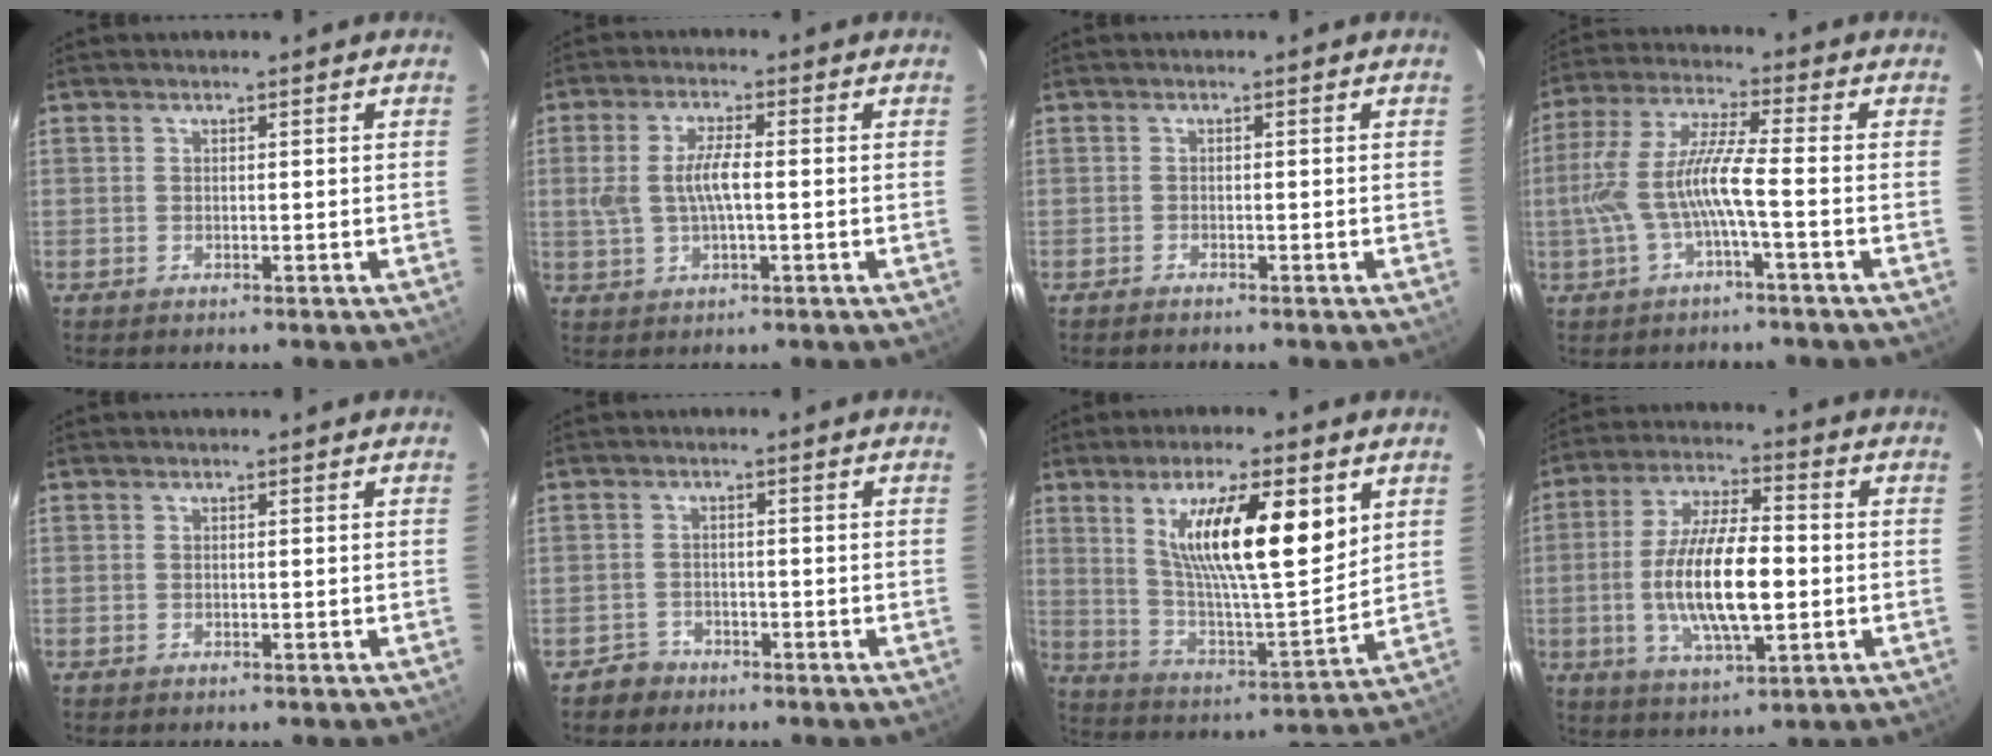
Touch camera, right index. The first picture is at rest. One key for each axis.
{"total": 6.5, "fx": 0.0, "fy": 2.3, "fz": 6.1, "tx": -0.121, "ty": 0.003, "tz": 0.003}
{"total": 0.9, "fx": -0.9, "fy": 0.2, "fz": 0.2, "tx": -0.010, "ty": 0.000, "tz": -0.018}
{"total": 9.8, "fx": -2.5, "fy": 0.5, "fz": 9.5, "tx": -0.201, "ty": 0.005, "tz": -0.041}
{"total": 0.0}
{"total": 1.8, "fx": -0.9, "fy": 1.6, "fz": -0.2, "tx": 0.000, "ty": 0.008, "tz": -0.012}
{"total": 18.2, "fx": 7.3, "fy": 4.1, "fz": 16.2, "tx": -0.265, "ty": -0.005, "tz": 0.132}
{"total": 15.4, "fx": -1.9, "fy": 5.2, "fz": 14.4, "tx": -0.277, "ty": -0.005, "tz": -0.031}